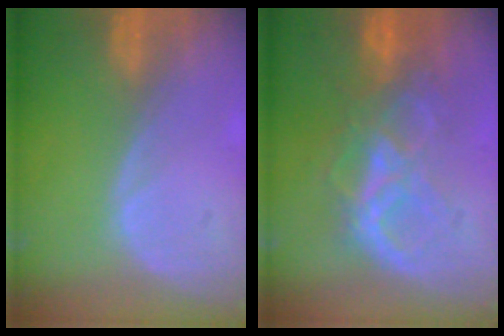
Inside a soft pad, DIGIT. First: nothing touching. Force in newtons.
{"total": 7.7, "press": 7.4, "slide": 2.0}